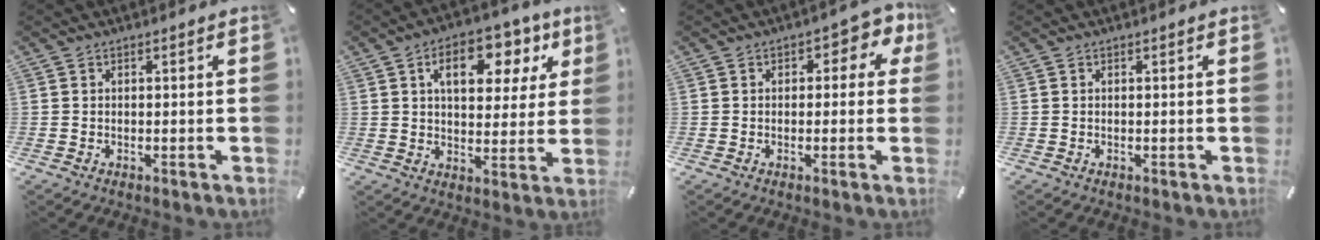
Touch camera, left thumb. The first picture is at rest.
{"total": 12.8, "force": [5.8, 7.7, 8.3], "torque": [-0.108, -0.019, 0.091]}
{"total": 4.3, "force": [0.9, 2.8, 3.2], "torque": [-0.035, 0.002, 0.008]}
{"total": 0.0}